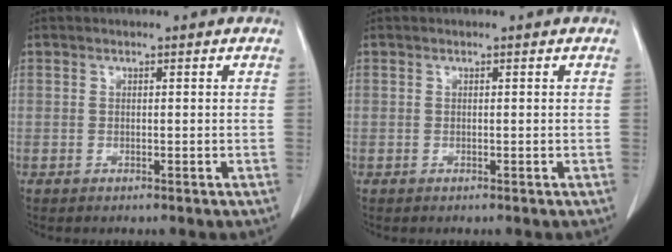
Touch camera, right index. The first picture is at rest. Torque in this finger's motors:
{"motor_torque": [0.00, 0.00, 0.02, 0.00]}